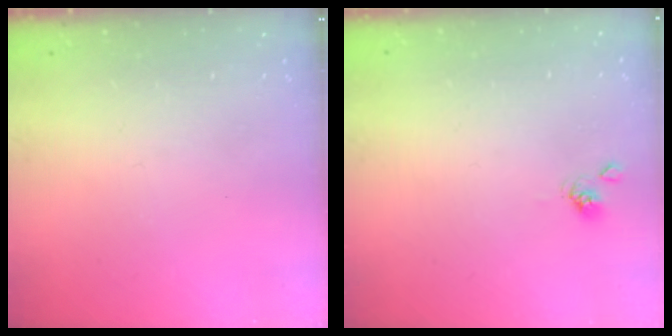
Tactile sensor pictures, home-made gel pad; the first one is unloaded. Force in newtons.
{"total": 2.0, "press": 1.9, "slide": 0.3}